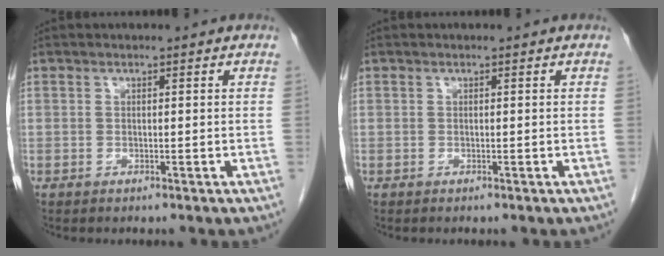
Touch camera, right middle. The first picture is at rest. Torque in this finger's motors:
{"motor_torque": [0.28, -0.10, 0.04, 0.00]}